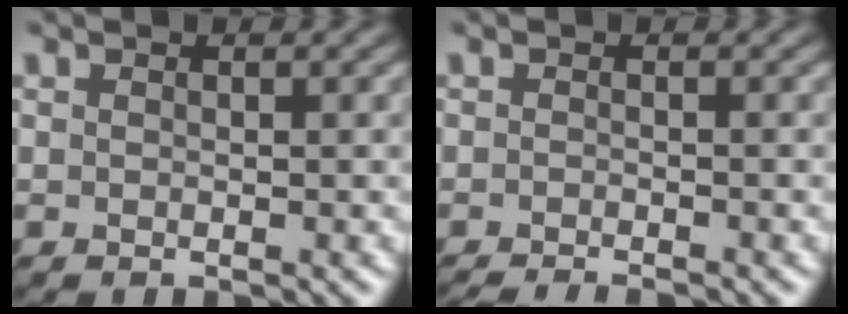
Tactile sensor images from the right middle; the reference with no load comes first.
{"total": 2.5, "force": [-2.1, 0.3, 1.2], "torque": [-0.013, -0.003, -0.037]}